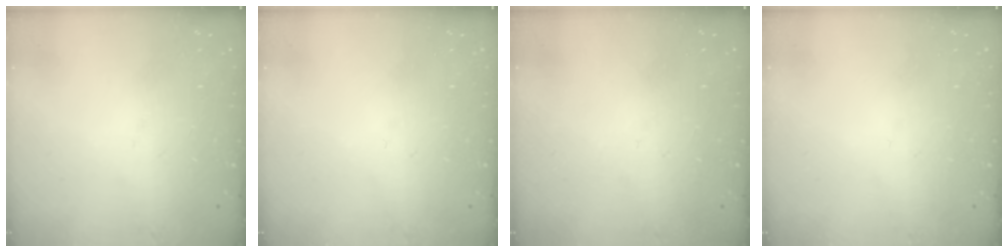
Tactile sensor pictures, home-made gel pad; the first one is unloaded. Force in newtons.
{"total": 0.0}
{"total": 0.0}
{"total": 0.0}